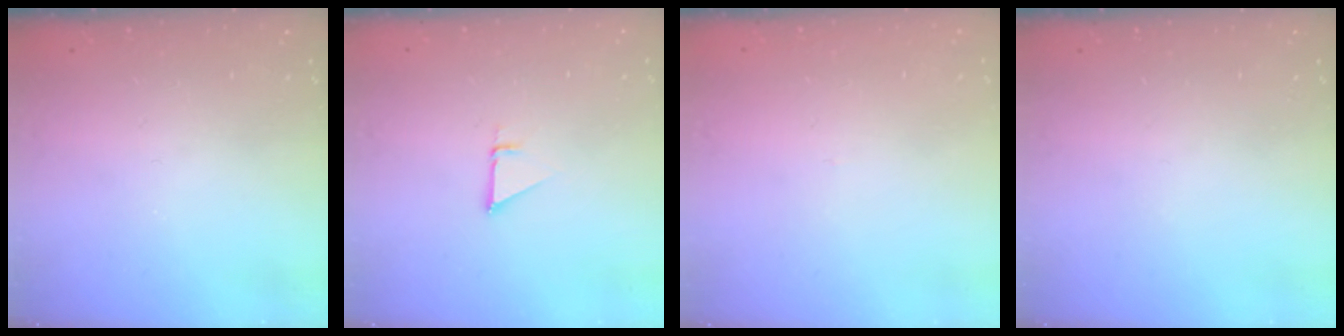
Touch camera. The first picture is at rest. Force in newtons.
{"total": 1.4, "press": 1.4, "slide": 0.0}
{"total": 2.7, "press": 2.7, "slide": 0.3}
{"total": 0.0}